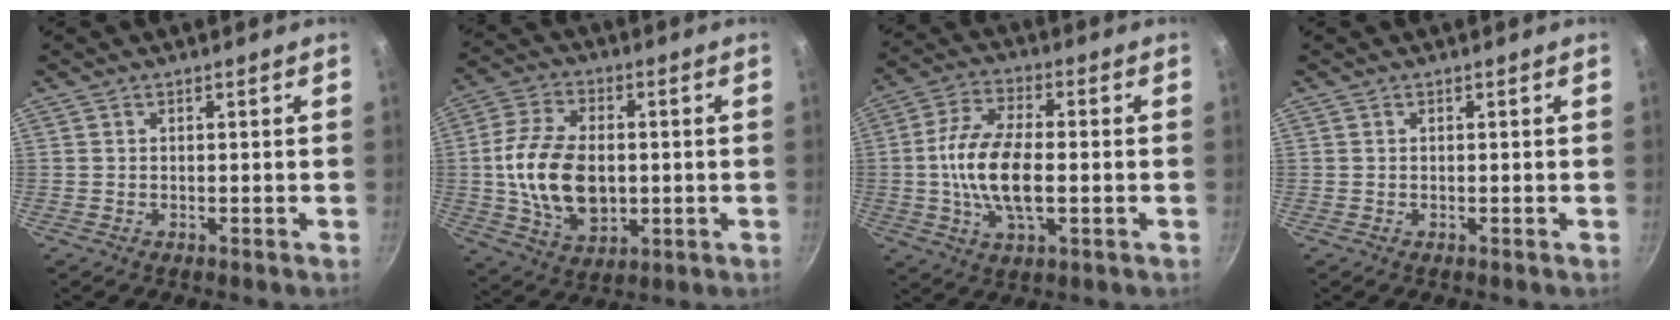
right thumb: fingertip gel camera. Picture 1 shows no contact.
{"total": 15.7, "force": [-0.5, 10.1, 12.0], "torque": [-0.206, 0.004, -0.004]}
{"total": 13.5, "force": [-1.2, 6.4, 11.9], "torque": [-0.226, 0.015, -0.031]}
{"total": 0.0}